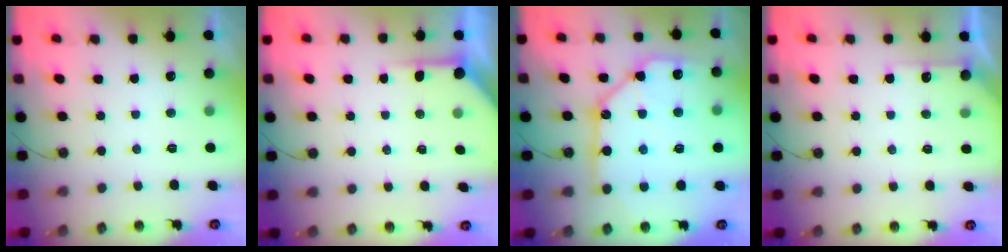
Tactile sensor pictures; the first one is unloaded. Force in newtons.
{"total": 4.0, "press": 3.9, "slide": 0.4}
{"total": 16.9, "press": 16.8, "slide": 2.1}
{"total": 6.3, "press": 6.3, "slide": 0.4}